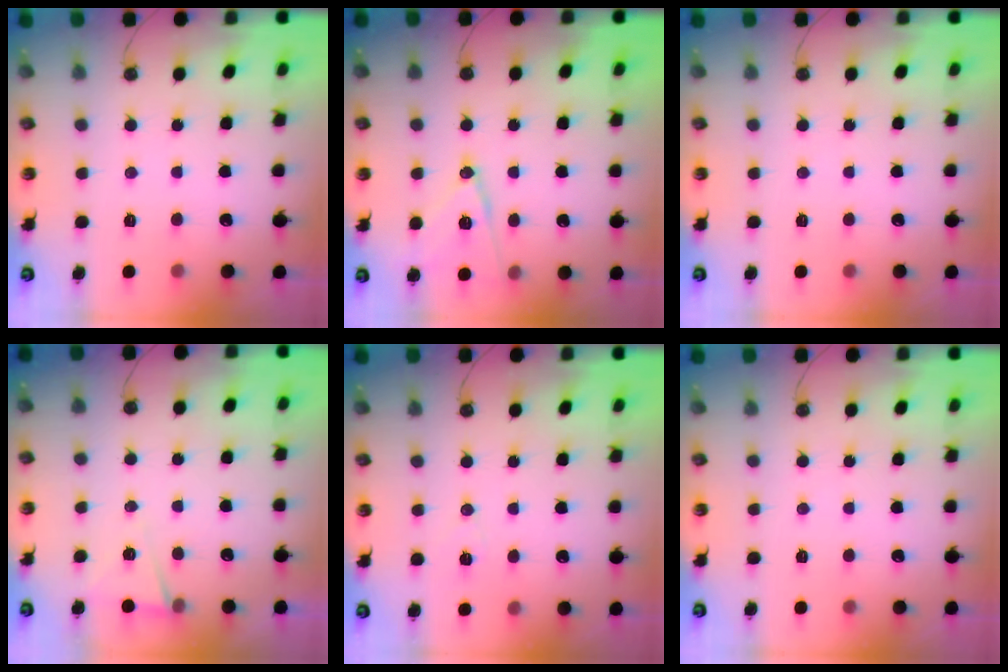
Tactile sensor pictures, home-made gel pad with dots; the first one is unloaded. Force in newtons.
{"total": 12.3, "press": 11.9, "slide": 2.8}
{"total": 0.0}
{"total": 6.0, "press": 3.7, "slide": 4.7}
{"total": 5.8, "press": 3.8, "slide": 4.4}
{"total": 0.0}